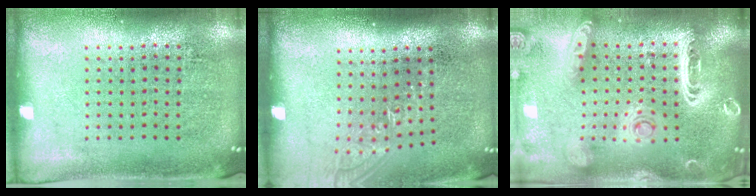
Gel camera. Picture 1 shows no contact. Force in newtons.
{"total": 1.1, "press": 1.0, "slide": 0.5}
{"total": 3.2, "press": 2.7, "slide": 1.8}